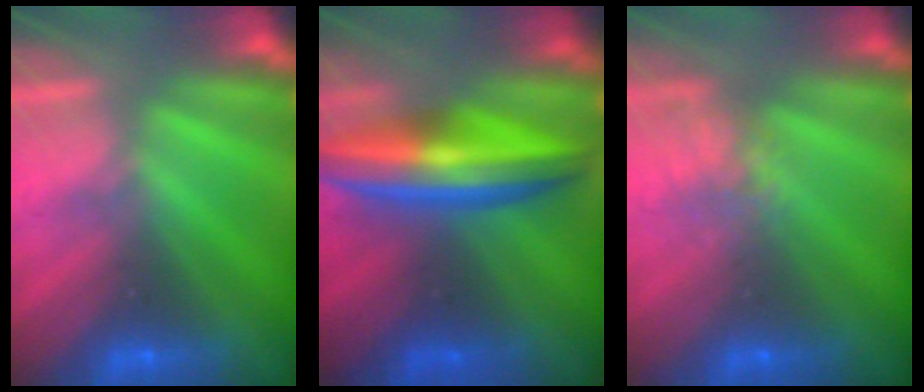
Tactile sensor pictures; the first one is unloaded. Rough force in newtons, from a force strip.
{"total": 5.8}
{"total": 2.2}